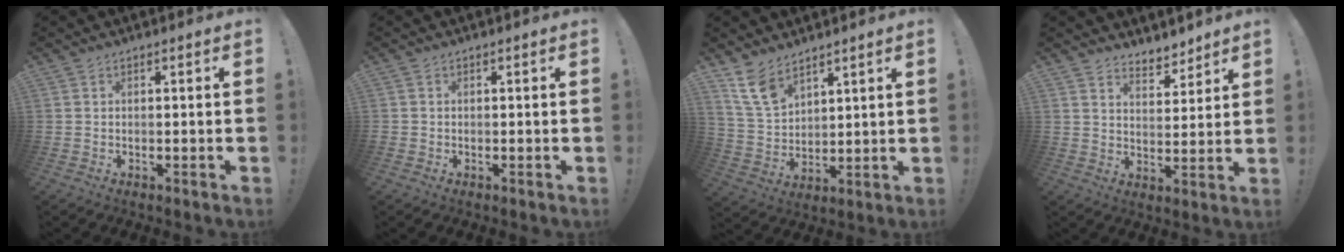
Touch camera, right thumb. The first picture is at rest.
{"total": 0.5, "force": [-0.3, 0.4, 0.0], "torque": [0.001, 0.002, -0.006]}
{"total": 10.4, "force": [7.8, 5.4, 4.3], "torque": [-0.087, -0.043, 0.155]}
{"total": 5.8, "force": [5.1, 2.4, 1.3], "torque": [-0.008, -0.046, 0.094]}